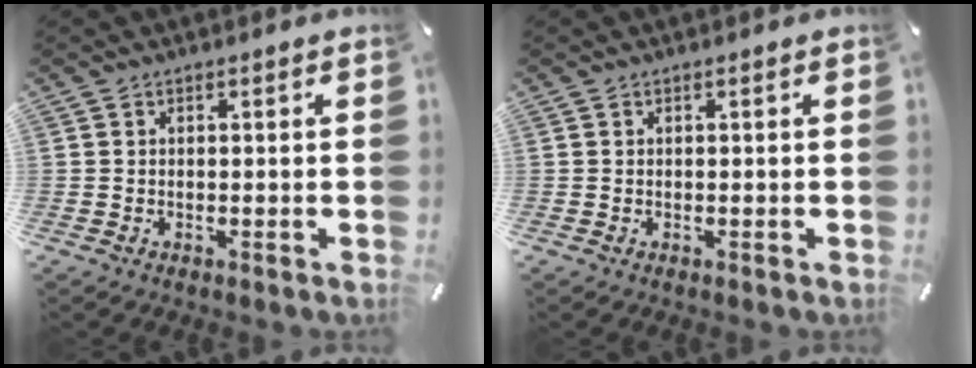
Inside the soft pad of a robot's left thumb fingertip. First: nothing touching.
{"total": 0.0}